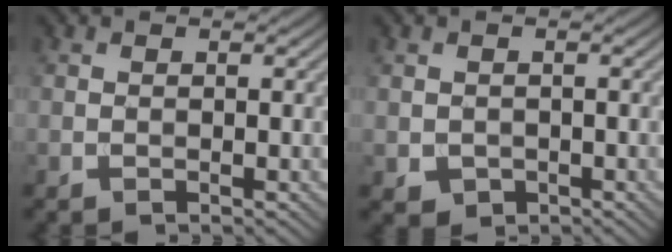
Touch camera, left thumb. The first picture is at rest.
{"total": 1.8, "force": [-0.5, 1.6, 0.6], "torque": [-0.019, -0.012, -0.006]}